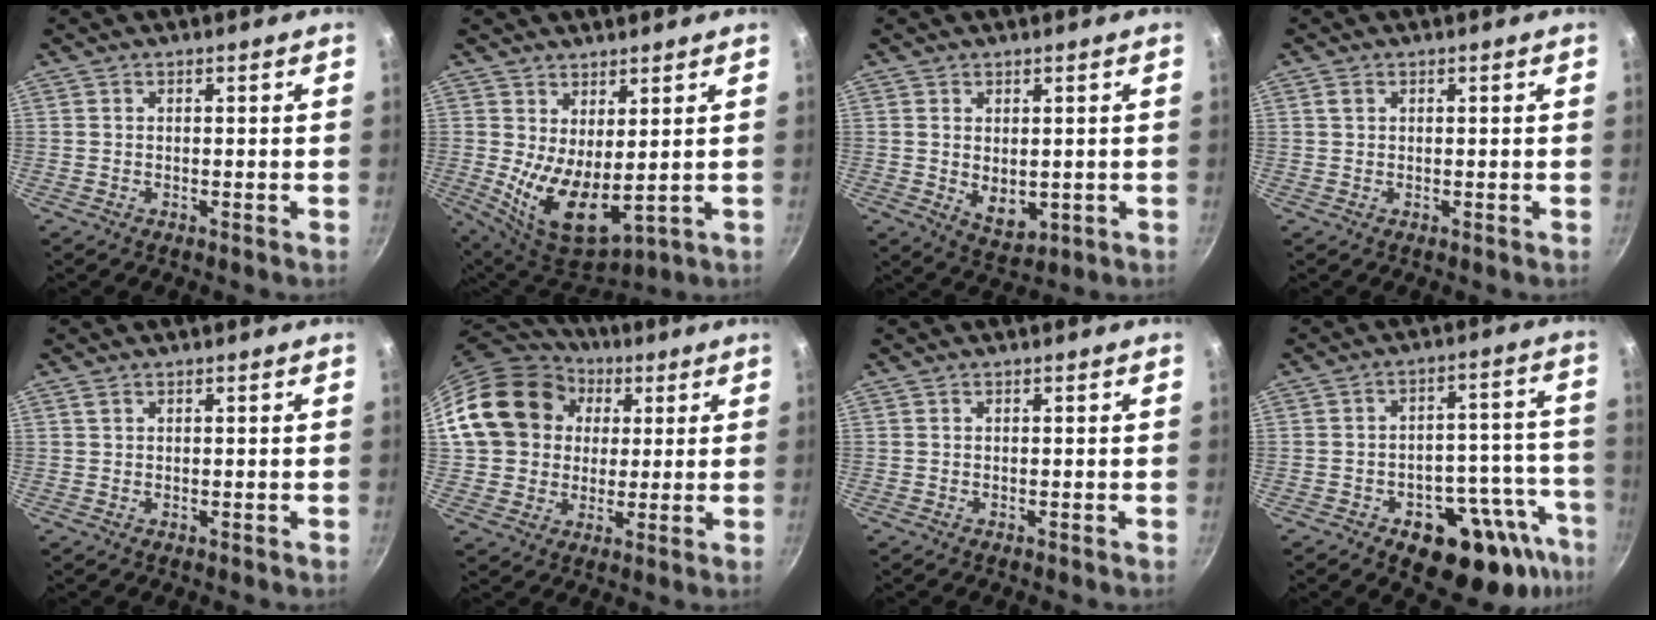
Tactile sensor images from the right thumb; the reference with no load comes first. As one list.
[{"total": 10.7, "force": [1.9, 5.0, 9.3], "torque": [-0.145, -0.039, 0.047]}, {"total": 5.7, "force": [0.2, 3.7, 4.3], "torque": [-0.057, -0.017, 0.015]}, {"total": 1.0, "force": [0.4, 0.8, 0.6], "torque": [-0.010, 0.001, 0.007]}, {"total": 0.8, "force": [0.4, 0.4, 0.4], "torque": [-0.005, 0.000, 0.007]}, {"total": 18.8, "force": [4.3, 15.8, 9.2], "torque": [-0.146, 0.027, 0.075]}, {"total": 0.0}, {"total": 18.4, "force": [-9.6, 10.1, 12.0], "torque": [-0.091, 0.047, -0.128]}]